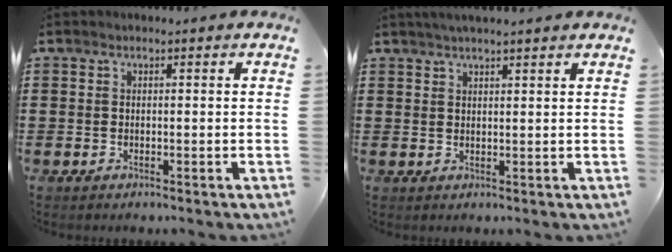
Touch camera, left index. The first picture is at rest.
{"total": 2.0, "force": [1.7, -0.2, 1.0], "torque": [-0.021, 0.003, 0.033]}